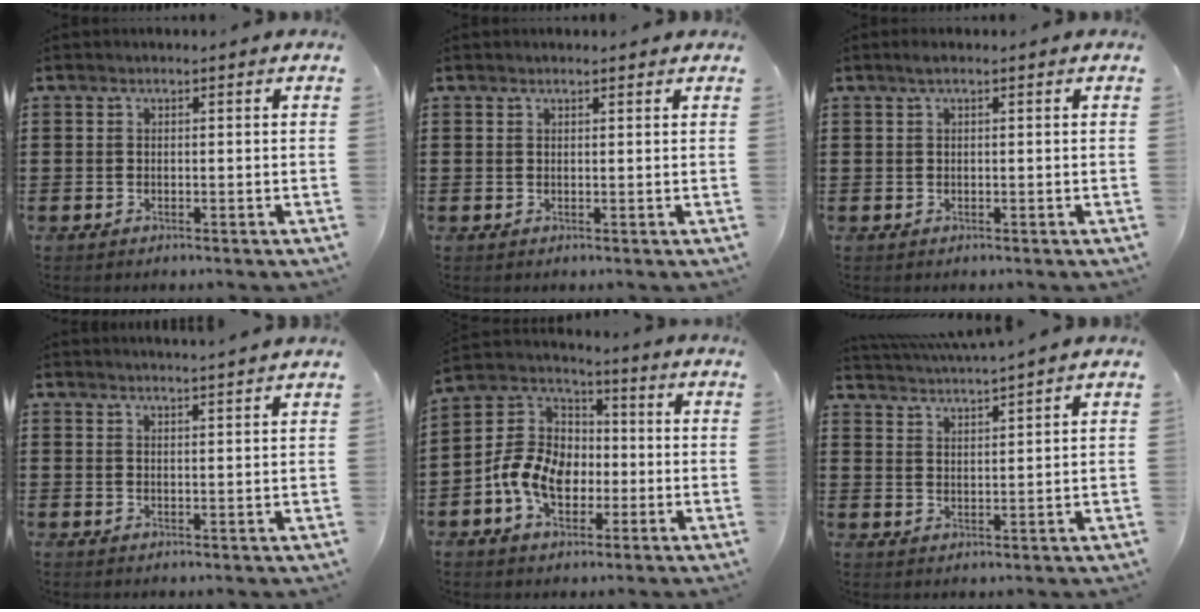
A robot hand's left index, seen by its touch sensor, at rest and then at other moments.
{"total": 0.9, "force": [0.8, 0.1, 0.4], "torque": [-0.009, 0.001, 0.015]}
{"total": 1.0, "force": [0.5, 0.1, 0.9], "torque": [-0.017, 0.002, 0.008]}
{"total": 2.3, "force": [2.2, -0.6, 0.1], "torque": [-0.007, -0.008, 0.044]}
{"total": 9.5, "force": [-3.1, 7.0, 5.7], "torque": [-0.156, 0.014, -0.070]}
{"total": 2.9, "force": [2.8, -0.7, 0.0], "torque": [-0.010, -0.016, 0.050]}